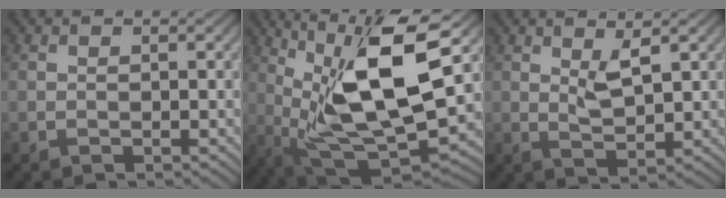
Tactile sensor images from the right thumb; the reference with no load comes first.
{"total": 15.8, "force": [4.1, 5.3, 14.3], "torque": [-0.270, -0.004, 0.079]}
{"total": 3.3, "force": [1.6, 1.0, 2.7], "torque": [-0.057, -0.010, 0.034]}